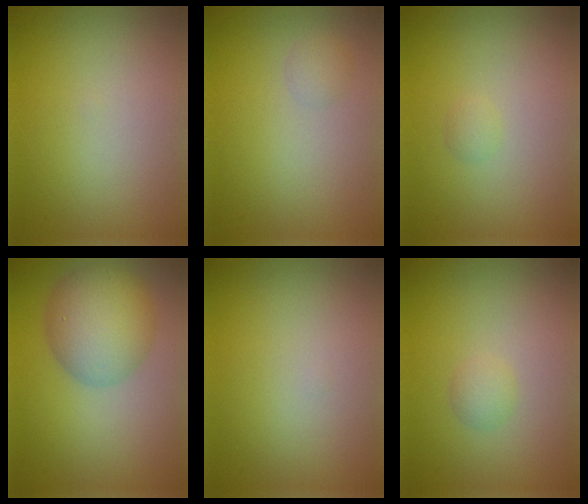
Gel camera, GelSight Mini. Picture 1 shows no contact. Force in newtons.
{"total": 1.0, "press": 1.0, "slide": 0.0}
{"total": 0.7, "press": 0.7, "slide": 0.0}
{"total": 6.1, "press": 6.1, "slide": 0.3}
{"total": 0.0}
{"total": 1.2, "press": 1.2, "slide": 0.0}